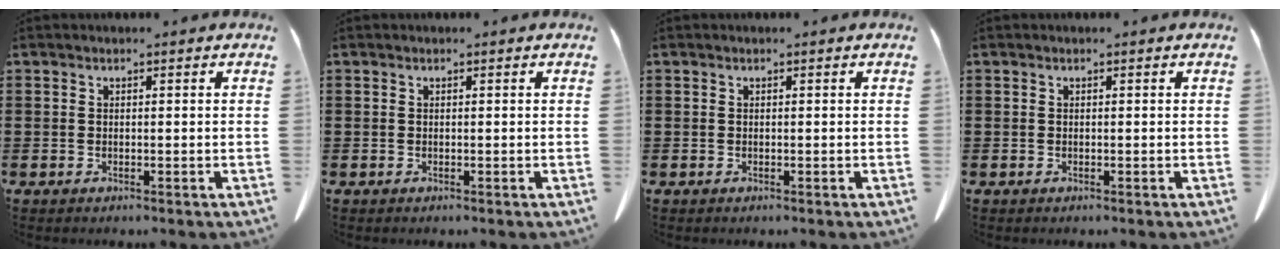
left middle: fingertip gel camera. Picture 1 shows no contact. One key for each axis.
{"total": 0.0}
{"total": 0.0}
{"total": 0.0}